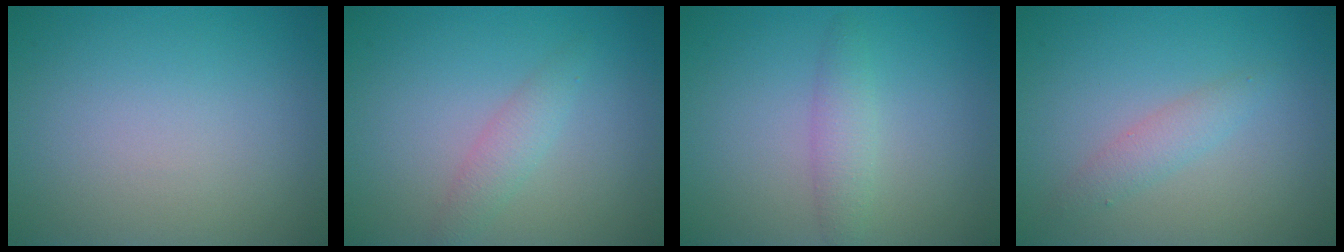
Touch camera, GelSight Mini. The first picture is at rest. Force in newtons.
{"total": 1.7, "press": 1.7, "slide": 0.1}
{"total": 1.9, "press": 1.9, "slide": 0.0}
{"total": 1.7, "press": 1.7, "slide": 0.1}